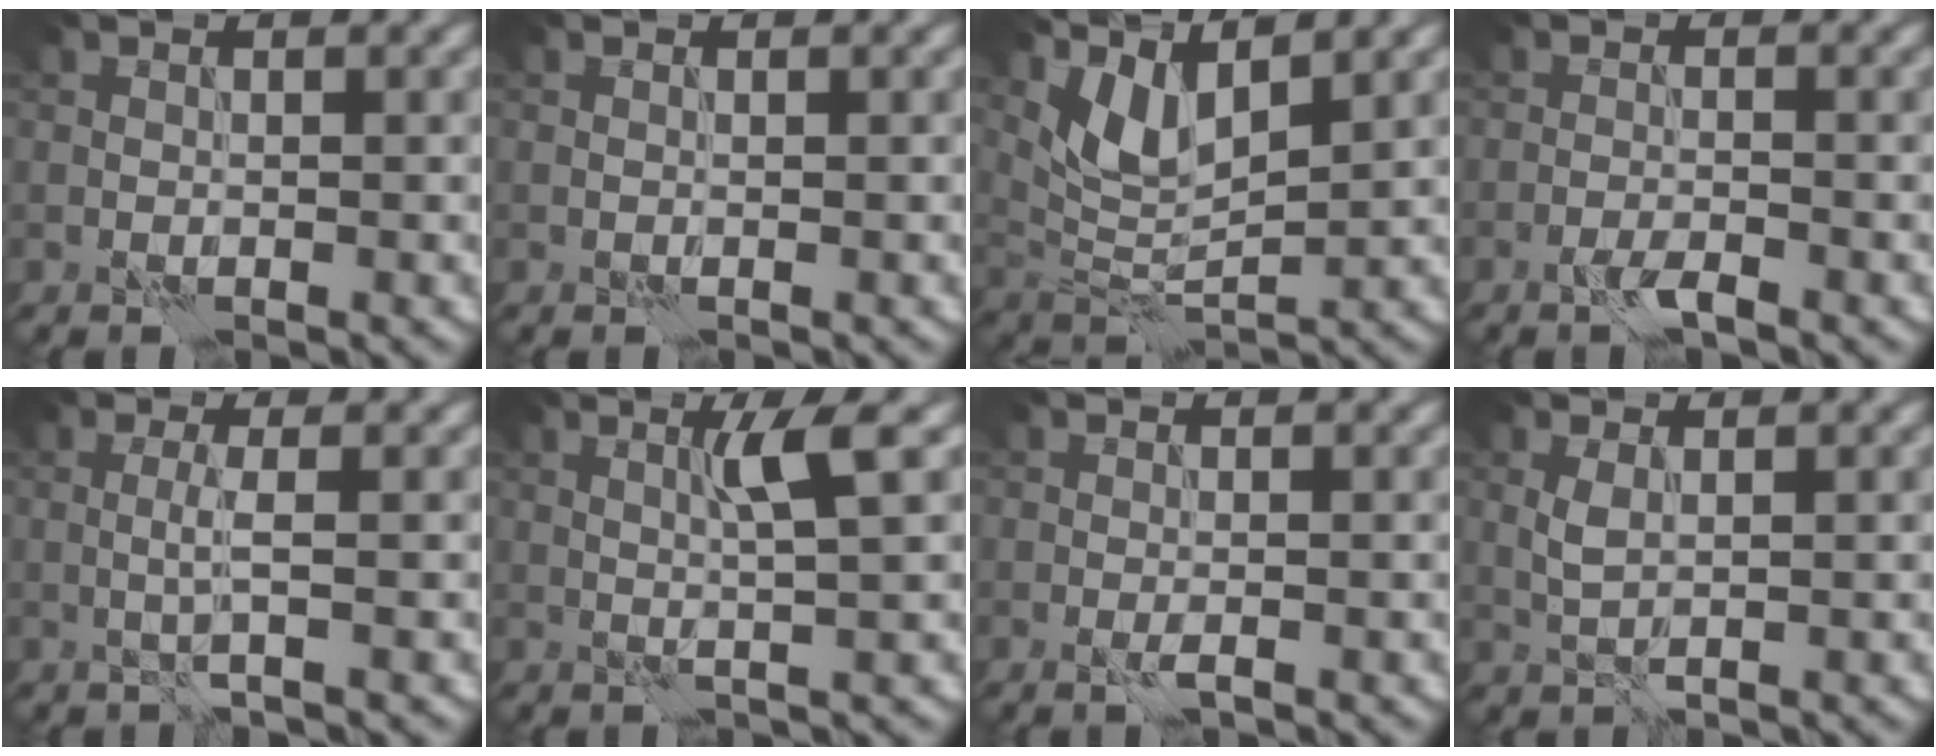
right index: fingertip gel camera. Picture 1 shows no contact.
{"total": 0.0}
{"total": 4.6, "force": [2.8, 1.8, 3.2], "torque": [-0.071, -0.009, 0.056]}
{"total": 1.5, "force": [-1.1, 0.2, 1.1], "torque": [-0.021, 0.006, -0.025]}
{"total": 1.7, "force": [0.0, 0.1, 1.7], "torque": [-0.037, 0.001, -0.005]}
{"total": 3.1, "force": [1.0, 0.0, 3.0], "torque": [-0.053, 0.004, 0.017]}
{"total": 0.9, "force": [-0.4, 0.0, 0.8], "torque": [-0.015, -0.002, -0.009]}
{"total": 1.4, "force": [0.4, 0.5, 1.3], "torque": [-0.035, 0.001, 0.010]}